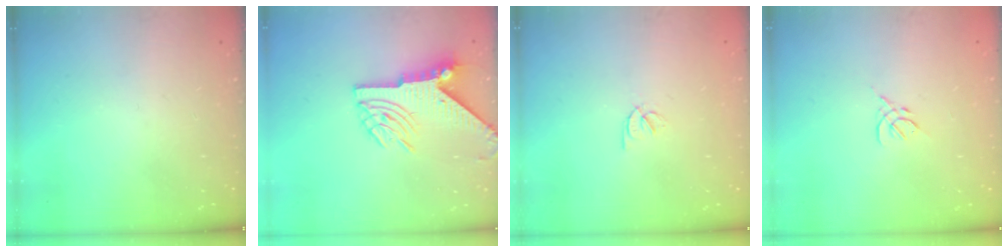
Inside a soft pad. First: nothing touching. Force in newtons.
{"total": 8.8, "press": 8.7, "slide": 1.3}
{"total": 2.1, "press": 2.1, "slide": 0.4}
{"total": 2.7, "press": 2.6, "slide": 0.8}